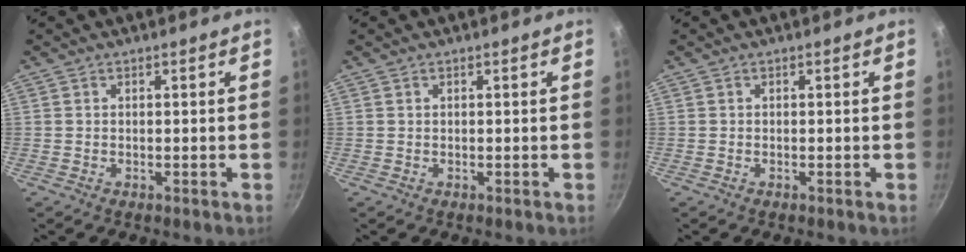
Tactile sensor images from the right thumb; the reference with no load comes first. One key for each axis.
{"total": 0.0}
{"total": 0.0}